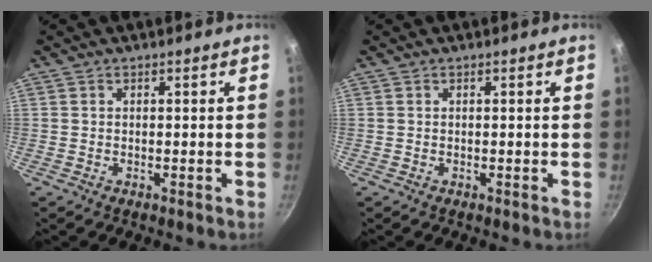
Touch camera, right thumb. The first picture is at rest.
{"total": 0.0}